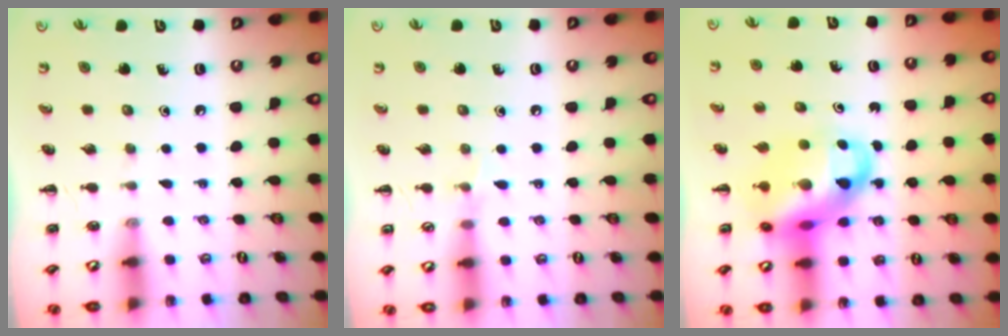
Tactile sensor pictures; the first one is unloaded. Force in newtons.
{"total": 3.8, "press": 3.6, "slide": 1.4}
{"total": 14.8, "press": 14.3, "slide": 3.6}